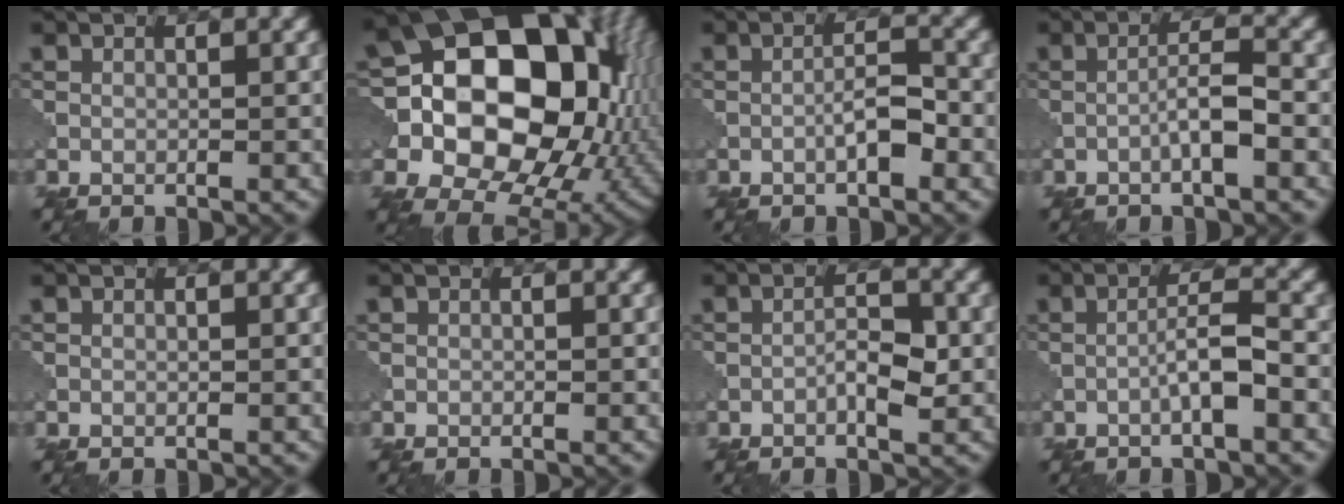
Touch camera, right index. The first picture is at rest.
{"total": 19.2, "force": [0.7, 14.5, 12.6], "torque": [-0.203, 0.010, 0.015]}
{"total": 2.5, "force": [-1.0, 0.5, 2.3], "torque": [-0.038, 0.009, -0.021]}
{"total": 2.9, "force": [-1.1, 0.3, 2.6], "torque": [-0.046, 0.011, -0.024]}
{"total": 0.0}
{"total": 0.0}
{"total": 2.7, "force": [-0.9, 0.8, 2.4], "torque": [-0.040, 0.005, -0.018]}
{"total": 3.2, "force": [-1.1, 0.3, 3.0], "torque": [-0.051, 0.012, -0.024]}